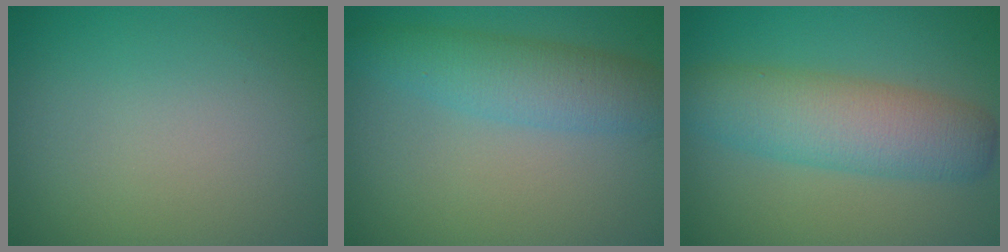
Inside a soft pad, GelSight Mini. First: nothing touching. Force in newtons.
{"total": 4.4, "press": 4.4, "slide": 0.1}
{"total": 5.8, "press": 5.8, "slide": 0.3}